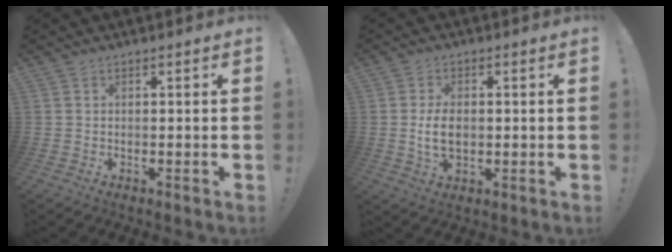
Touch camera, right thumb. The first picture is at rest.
{"total": 6.8, "force": [-0.3, 4.1, 5.4], "torque": [-0.092, -0.002, -0.010]}